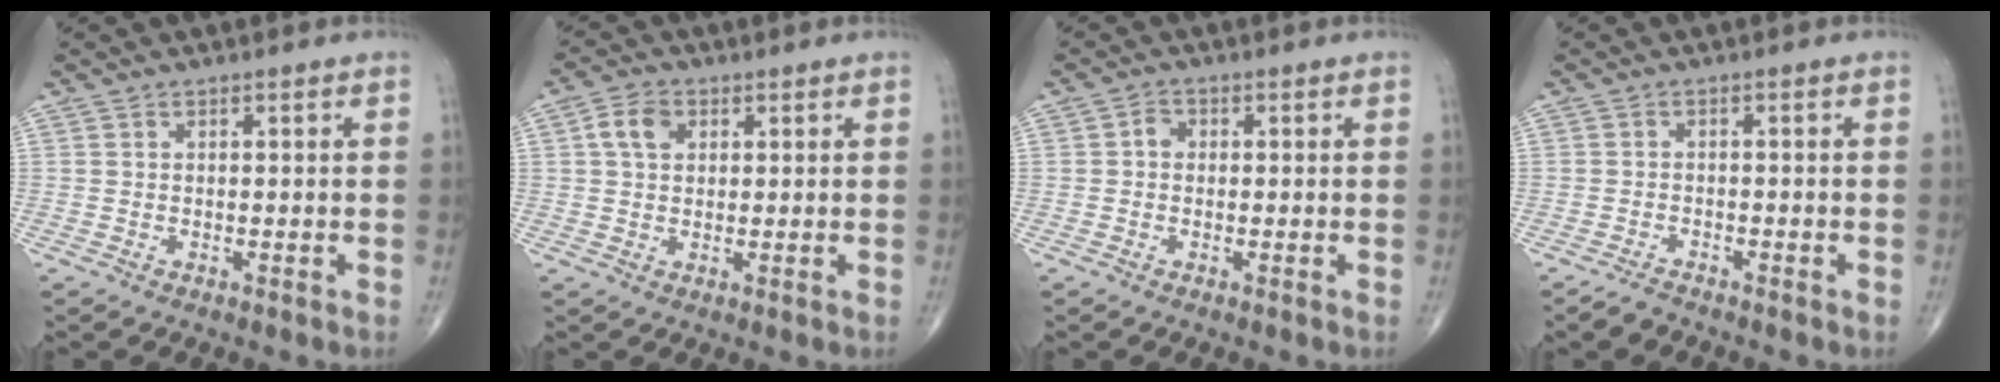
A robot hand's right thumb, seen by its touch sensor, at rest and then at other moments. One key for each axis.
{"total": 4.8, "fx": 1.4, "fy": 3.5, "fz": 3.0, "tx": -0.049, "ty": 0.006, "tz": 0.022}
{"total": 1.9, "fx": 0.0, "fy": 1.6, "fz": 1.0, "tx": -0.007, "ty": 0.007, "tz": -0.006}
{"total": 2.0, "fx": -1.8, "fy": 0.6, "fz": 0.5, "tx": -0.014, "ty": 0.003, "tz": -0.034}